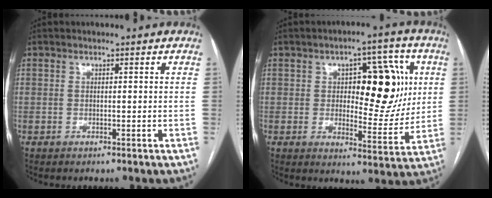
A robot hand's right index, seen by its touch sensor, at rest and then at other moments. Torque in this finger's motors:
{"motor_torque": [0.49, 0.41, 0.22, 0.06]}